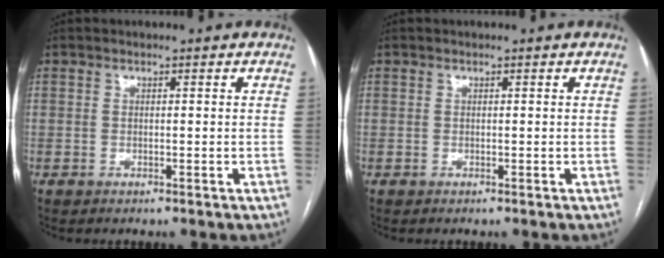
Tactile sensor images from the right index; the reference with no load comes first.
{"total": 0.0}